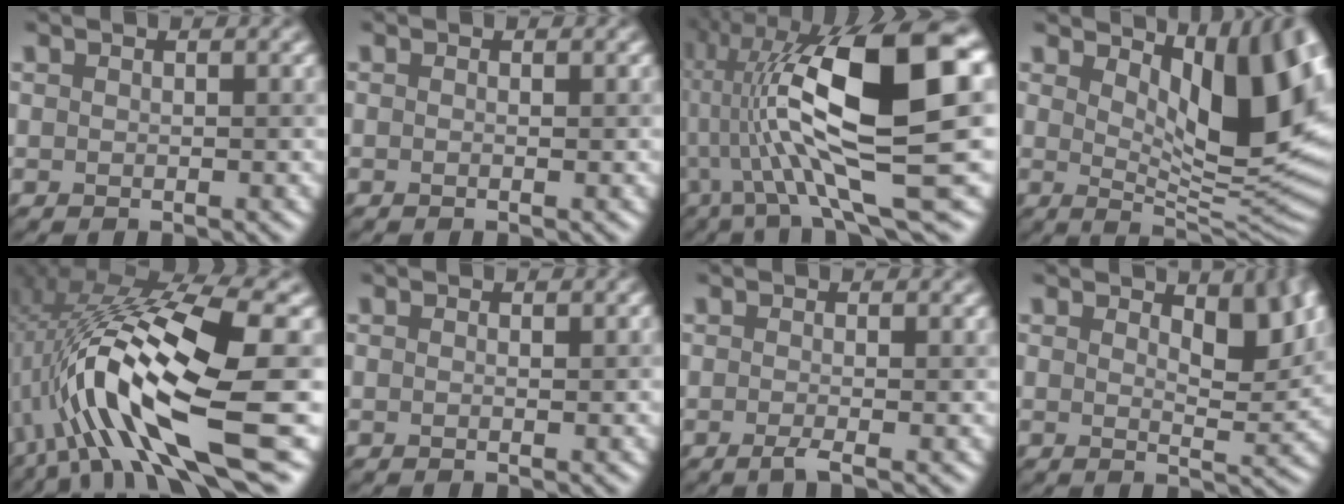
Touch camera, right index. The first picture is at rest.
{"total": 0.6, "force": [0.1, 0.3, 0.5], "torque": [-0.005, -0.011, -0.008]}
{"total": 16.5, "force": [1.8, 4.0, 15.9], "torque": [-0.278, 0.011, 0.033]}
{"total": 10.9, "force": [3.8, 3.2, 9.7], "torque": [-0.140, -0.010, 0.069]}
{"total": 14.0, "force": [-2.2, 3.4, 13.4], "torque": [-0.245, 0.009, -0.033]}
{"total": 0.9, "force": [0.1, 0.4, 0.8], "torque": [-0.003, -0.010, -0.007]}
{"total": 1.5, "force": [-0.7, 0.3, 1.3], "torque": [-0.019, -0.006, -0.019]}
{"total": 4.3, "force": [1.8, 1.2, 3.7], "torque": [-0.048, -0.005, 0.025]}